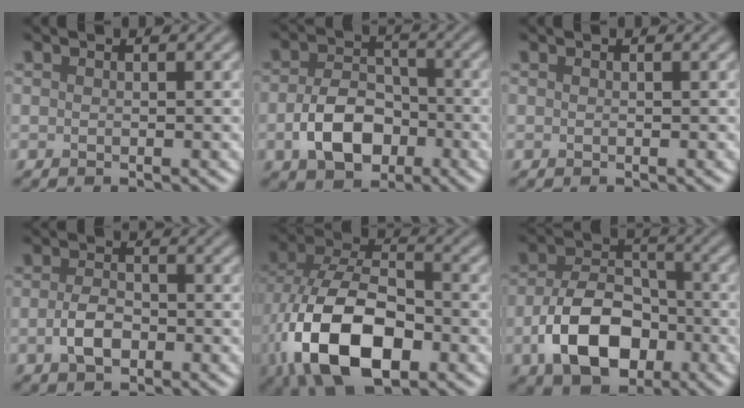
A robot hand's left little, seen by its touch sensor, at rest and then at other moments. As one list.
[{"total": 5.8, "force": [-2.1, 3.9, 3.8], "torque": [-0.072, -0.004, -0.037]}, {"total": 0.0}, {"total": 2.9, "force": [-1.0, 1.7, 2.1], "torque": [-0.043, -0.001, -0.021]}, {"total": 13.8, "force": [-5.0, 7.5, 10.4], "torque": [-0.214, -0.022, -0.091]}, {"total": 8.7, "force": [-3.1, 5.6, 6.0], "torque": [-0.114, -0.004, -0.055]}]